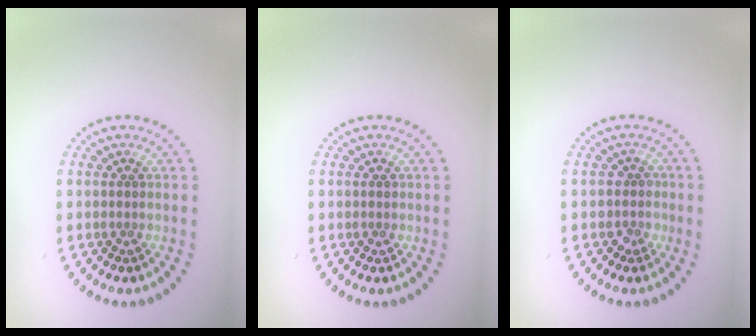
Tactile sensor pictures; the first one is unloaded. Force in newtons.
{"total": 0.6, "press": 0.6, "slide": 0.1}
{"total": 1.7, "press": 1.4, "slide": 0.9}